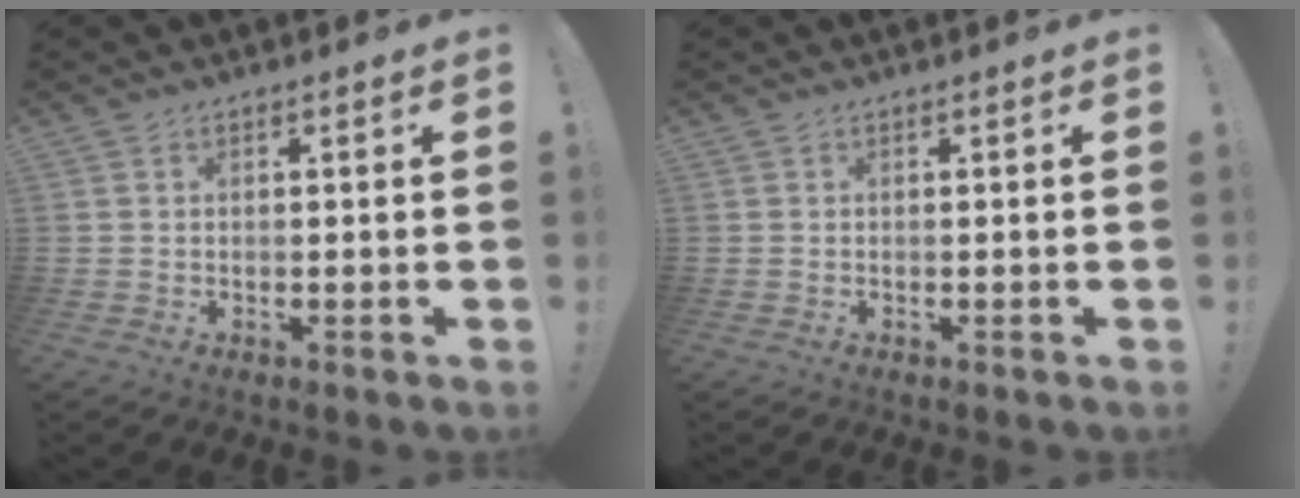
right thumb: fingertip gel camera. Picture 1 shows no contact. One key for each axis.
{"total": 0.0}